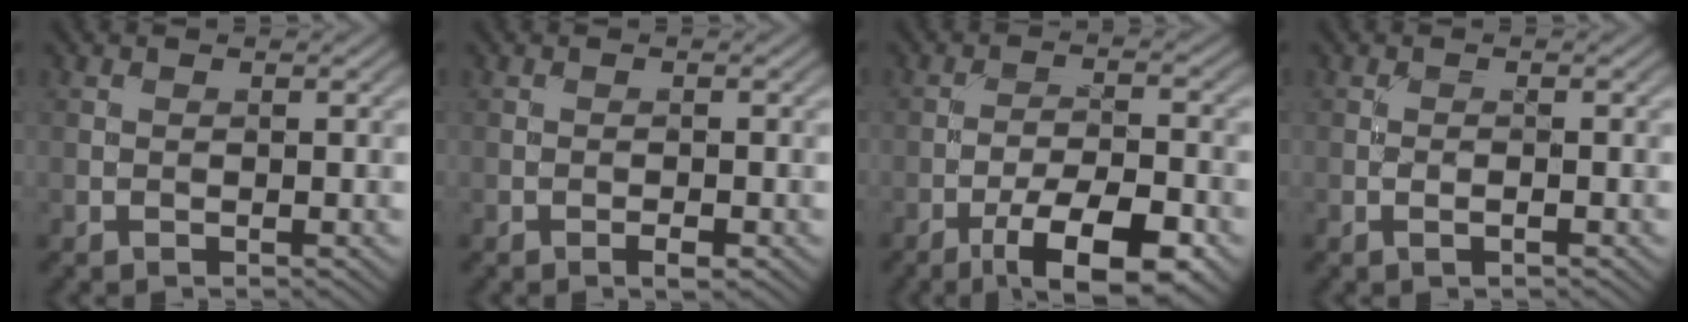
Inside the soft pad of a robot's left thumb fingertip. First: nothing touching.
{"total": 1.1, "force": [-0.6, 0.3, 0.8], "torque": [-0.014, 0.001, -0.012]}
{"total": 10.5, "force": [-6.2, 3.2, 7.8], "torque": [-0.132, 0.001, -0.100]}
{"total": 0.8, "force": [-0.4, 0.1, 0.8], "torque": [-0.017, 0.002, -0.009]}